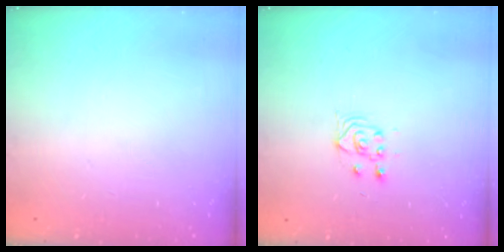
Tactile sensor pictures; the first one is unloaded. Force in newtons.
{"total": 3.0, "press": 2.6, "slide": 1.3}